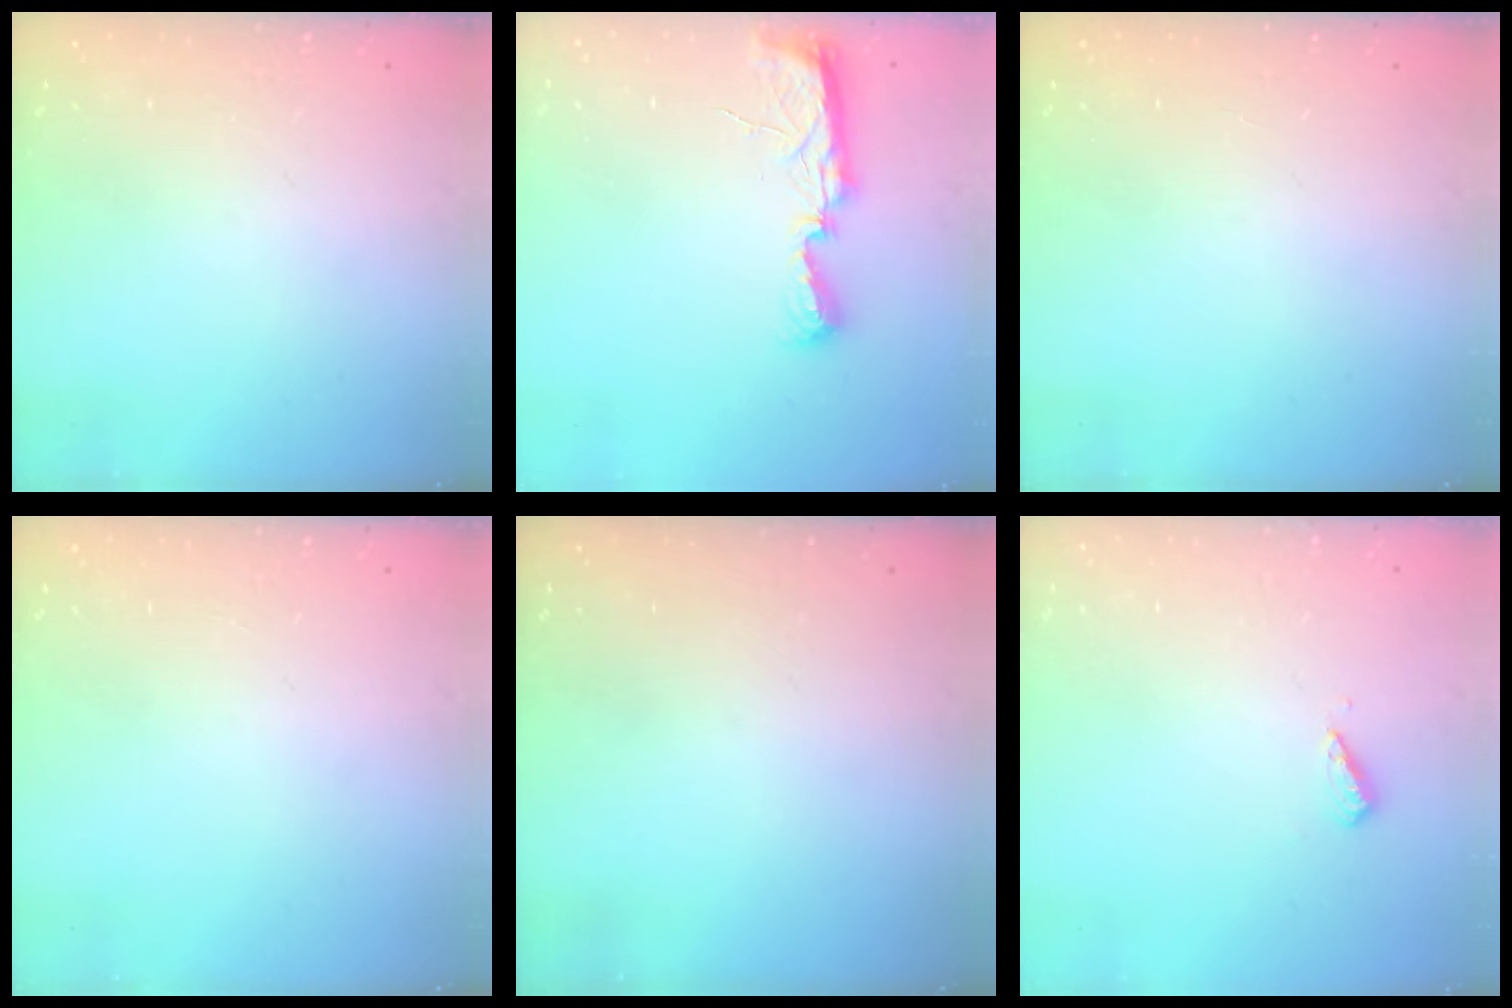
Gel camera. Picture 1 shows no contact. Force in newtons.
{"total": 7.9, "press": 7.8, "slide": 0.8}
{"total": 0.0}
{"total": 0.0}
{"total": 0.0}
{"total": 2.8, "press": 2.8, "slide": 0.7}